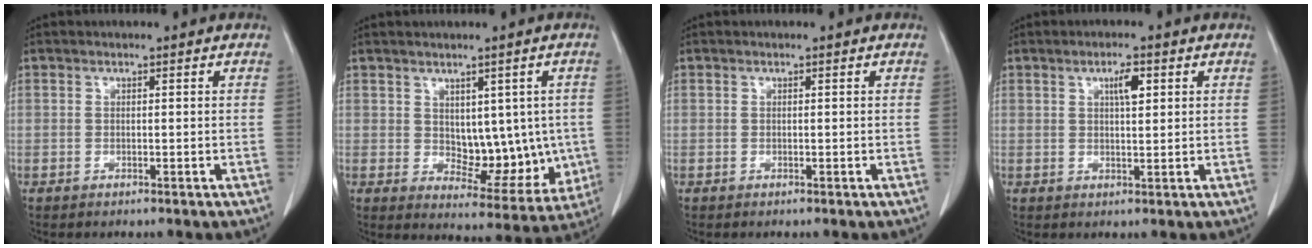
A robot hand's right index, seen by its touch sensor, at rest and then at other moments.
{"total": 9.6, "force": [0.5, 5.8, 7.6], "torque": [-0.080, 0.002, 0.028]}
{"total": 0.0}
{"total": 3.2, "force": [1.3, 0.8, 2.8], "torque": [-0.047, 0.000, 0.021]}